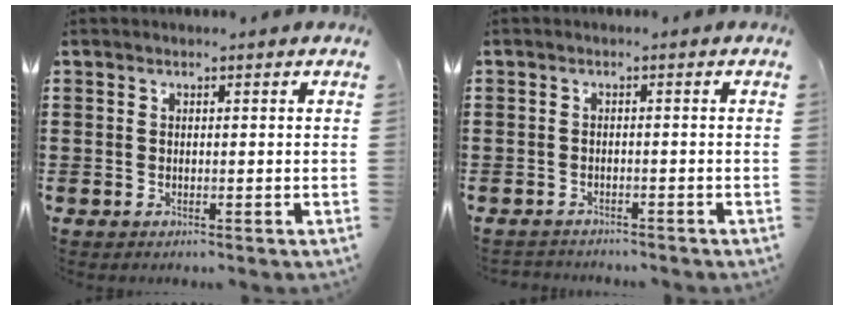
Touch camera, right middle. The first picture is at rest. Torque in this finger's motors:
{"motor_torque": [0.31, 0.03, -0.13, 0.00]}